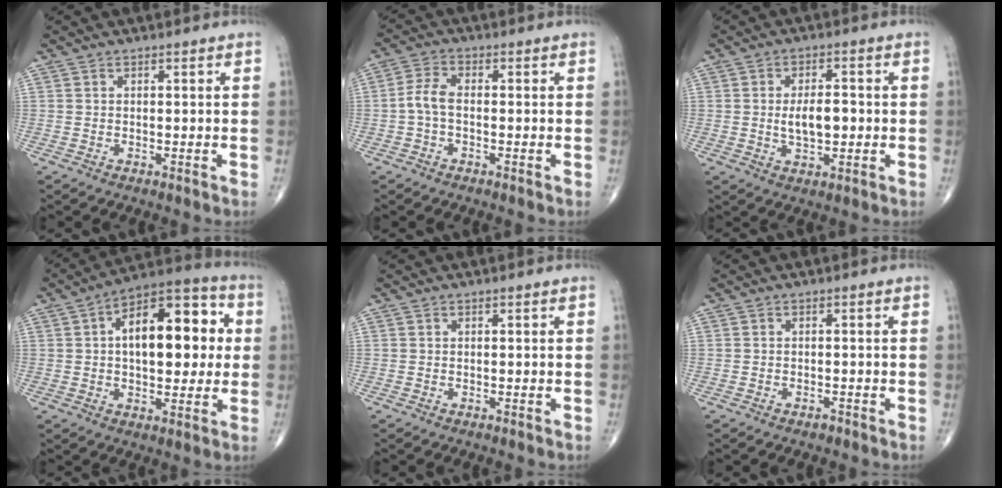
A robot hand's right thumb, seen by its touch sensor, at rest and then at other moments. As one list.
[{"total": 4.0, "force": [-0.7, 2.1, 3.4], "torque": [-0.076, 0.013, -0.021]}, {"total": 6.5, "force": [-0.3, 3.2, 5.6], "torque": [-0.091, 0.002, -0.003]}, {"total": 18.8, "force": [2.6, 9.9, 15.8], "torque": [-0.198, 0.025, 0.031]}, {"total": 0.0}, {"total": 0.8, "force": [-0.6, 0.4, 0.3], "torque": [-0.006, 0.001, -0.010]}]